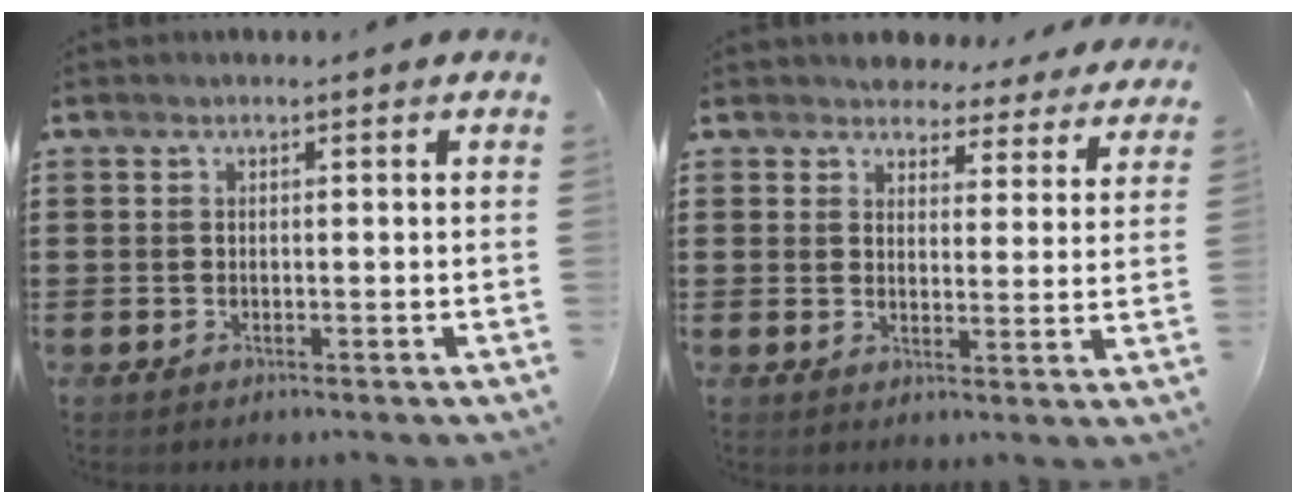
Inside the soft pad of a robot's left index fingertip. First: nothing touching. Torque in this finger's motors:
{"motor_torque": [2.14, 0.00, 0.32, 0.01]}